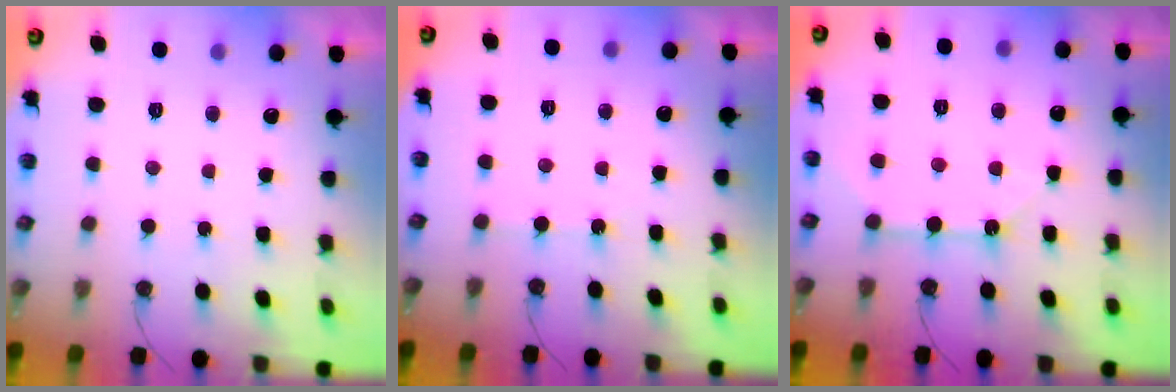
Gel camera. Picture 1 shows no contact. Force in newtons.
{"total": 1.9, "press": 1.8, "slide": 0.4}
{"total": 10.4, "press": 10.3, "slide": 1.1}